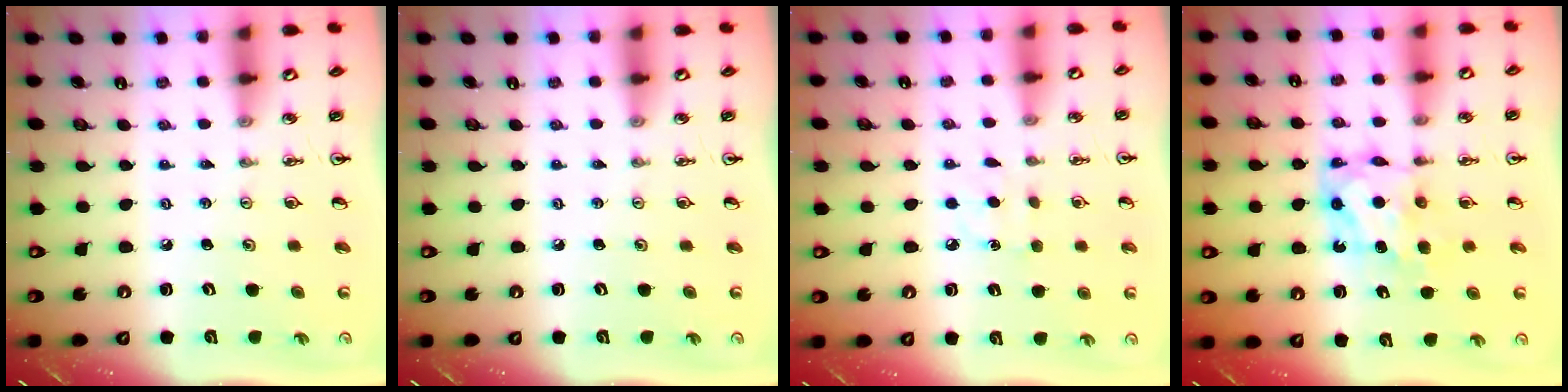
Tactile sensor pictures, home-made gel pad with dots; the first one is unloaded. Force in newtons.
{"total": 0.0}
{"total": 5.8, "press": 5.8, "slide": 0.6}
{"total": 6.9, "press": 6.9, "slide": 0.3}